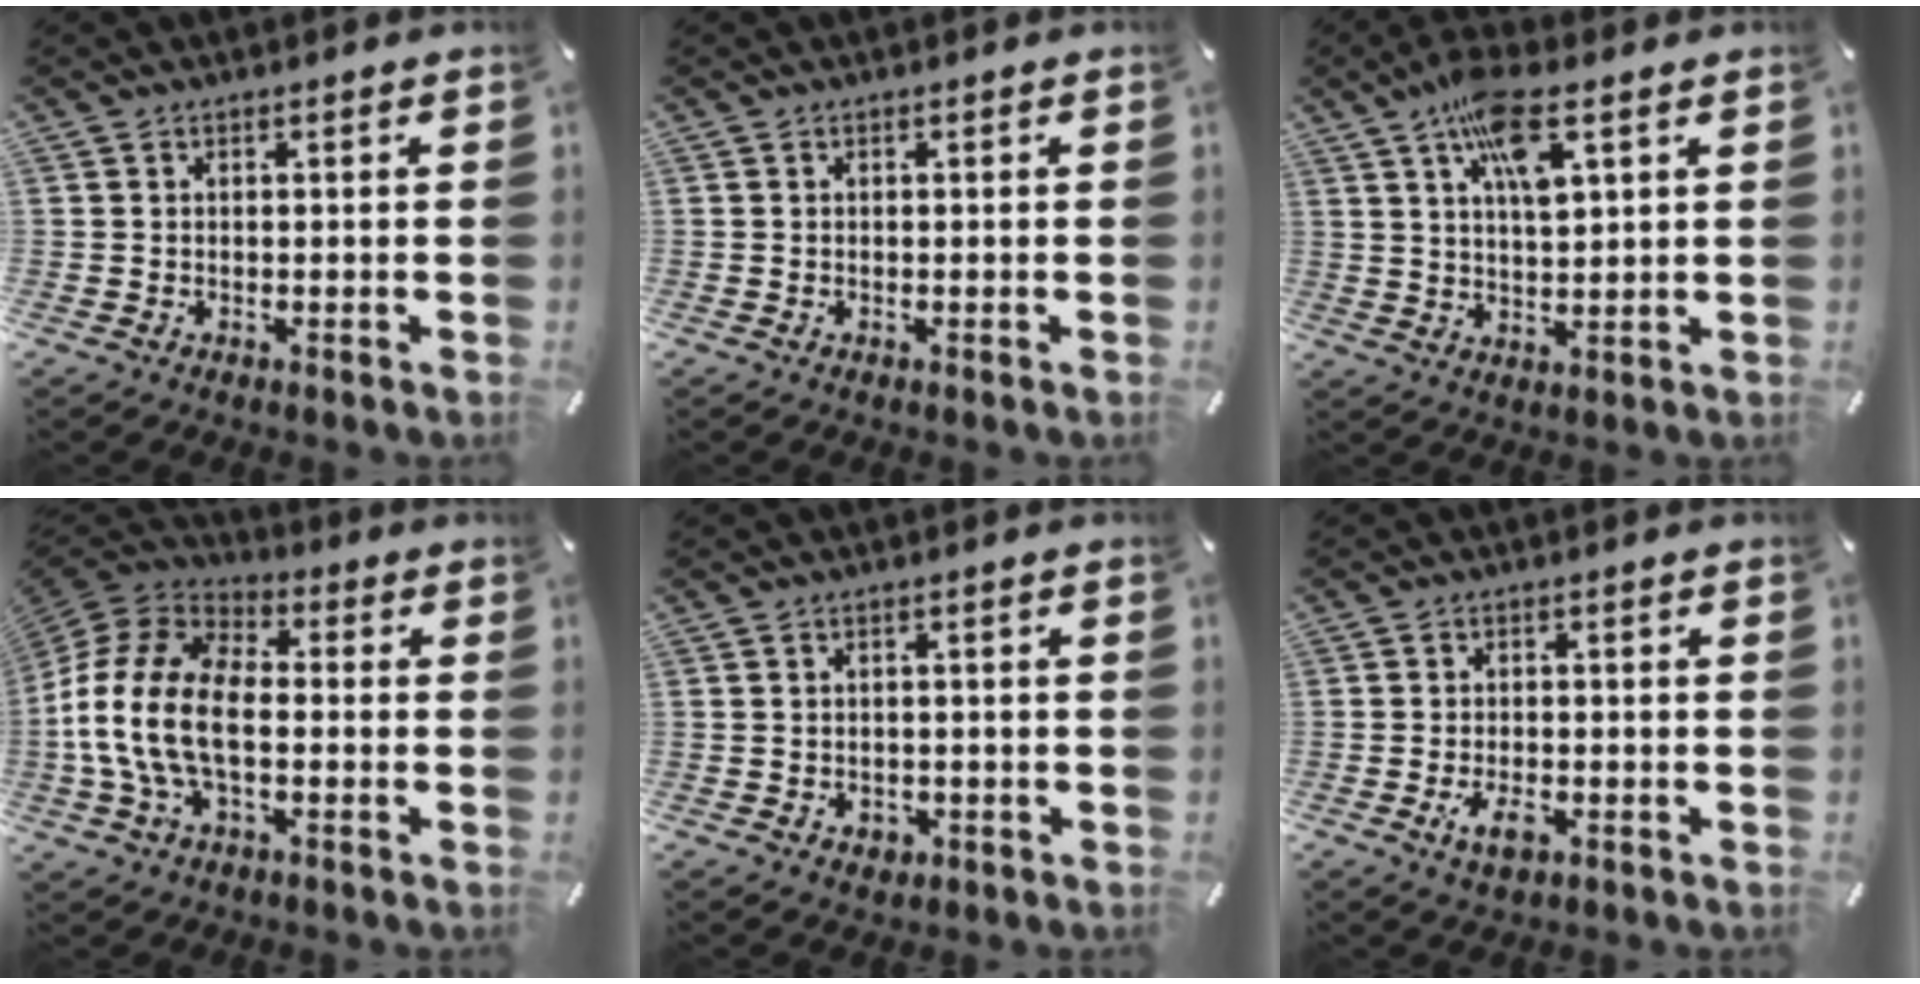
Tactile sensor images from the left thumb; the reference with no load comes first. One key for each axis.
{"total": 0.0}
{"total": 11.0, "fx": 5.7, "fy": 3.8, "fz": 8.6, "tx": -0.151, "ty": -0.011, "tz": 0.098}
{"total": 15.9, "fx": -3.5, "fy": 9.7, "fz": 12.1, "tx": -0.260, "ty": 0.018, "tz": -0.066}
{"total": 2.3, "fx": -0.7, "fy": 2.0, "fz": 0.8, "tx": -0.016, "ty": 0.003, "tz": -0.016}
{"total": 4.7, "fx": -1.9, "fy": 2.4, "fz": 3.5, "tx": -0.083, "ty": 0.000, "tz": -0.039}